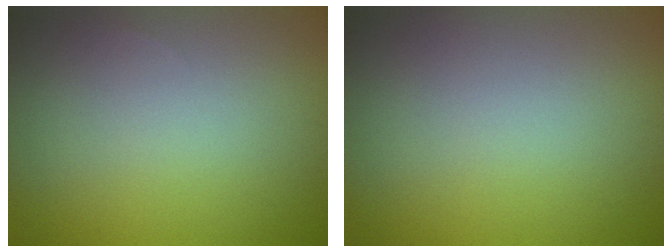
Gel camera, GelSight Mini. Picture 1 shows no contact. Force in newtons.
{"total": 0.0}